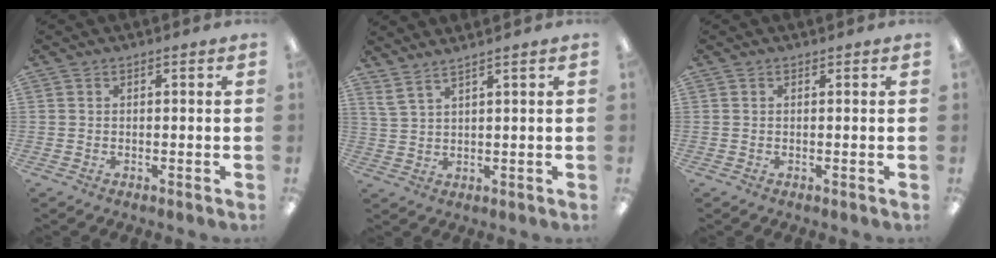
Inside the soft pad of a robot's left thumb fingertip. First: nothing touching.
{"total": 3.3, "force": [3.0, -0.2, 1.4], "torque": [-0.036, -0.013, 0.055]}
{"total": 0.0}